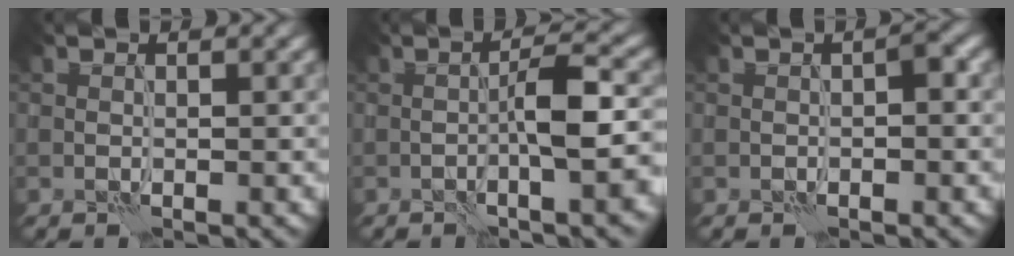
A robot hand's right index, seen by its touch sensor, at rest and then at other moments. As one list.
[{"total": 5.1, "force": [-1.5, 0.6, 4.9], "torque": [-0.080, 0.016, -0.031]}, {"total": 1.1, "force": [-0.3, 0.3, 1.0], "torque": [-0.012, 0.006, -0.005]}]